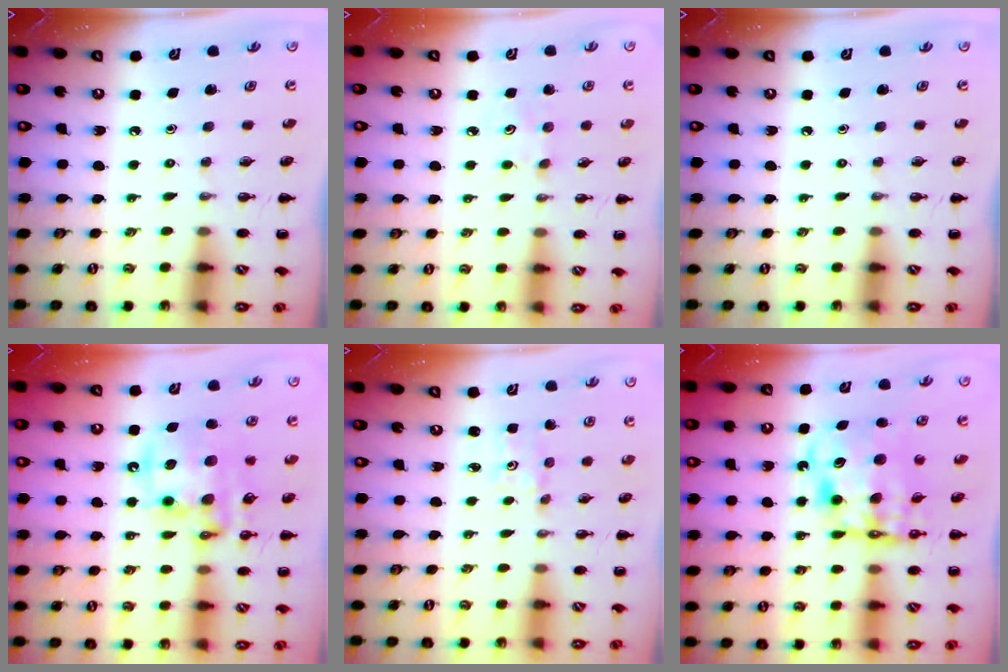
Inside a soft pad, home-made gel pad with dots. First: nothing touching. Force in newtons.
{"total": 4.2, "press": 4.1, "slide": 0.9}
{"total": 0.0}
{"total": 15.3, "press": 14.9, "slide": 3.5}
{"total": 1.1, "press": 1.0, "slide": 0.3}
{"total": 11.8, "press": 11.4, "slide": 2.9}